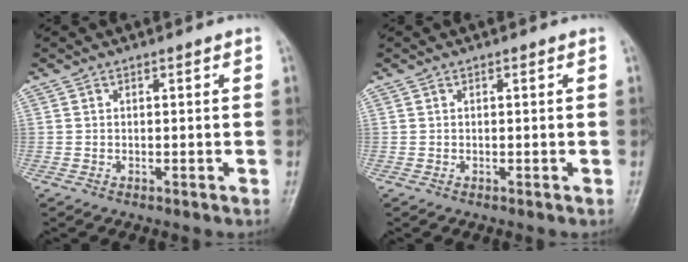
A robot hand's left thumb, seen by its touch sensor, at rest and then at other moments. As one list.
[{"total": 0.0}]